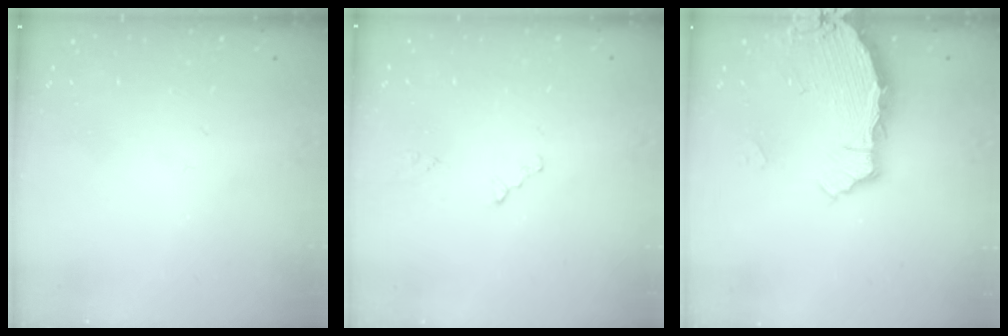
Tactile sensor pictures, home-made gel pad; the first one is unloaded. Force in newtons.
{"total": 0.7, "press": 0.6, "slide": 0.2}
{"total": 3.2, "press": 3.2, "slide": 0.3}